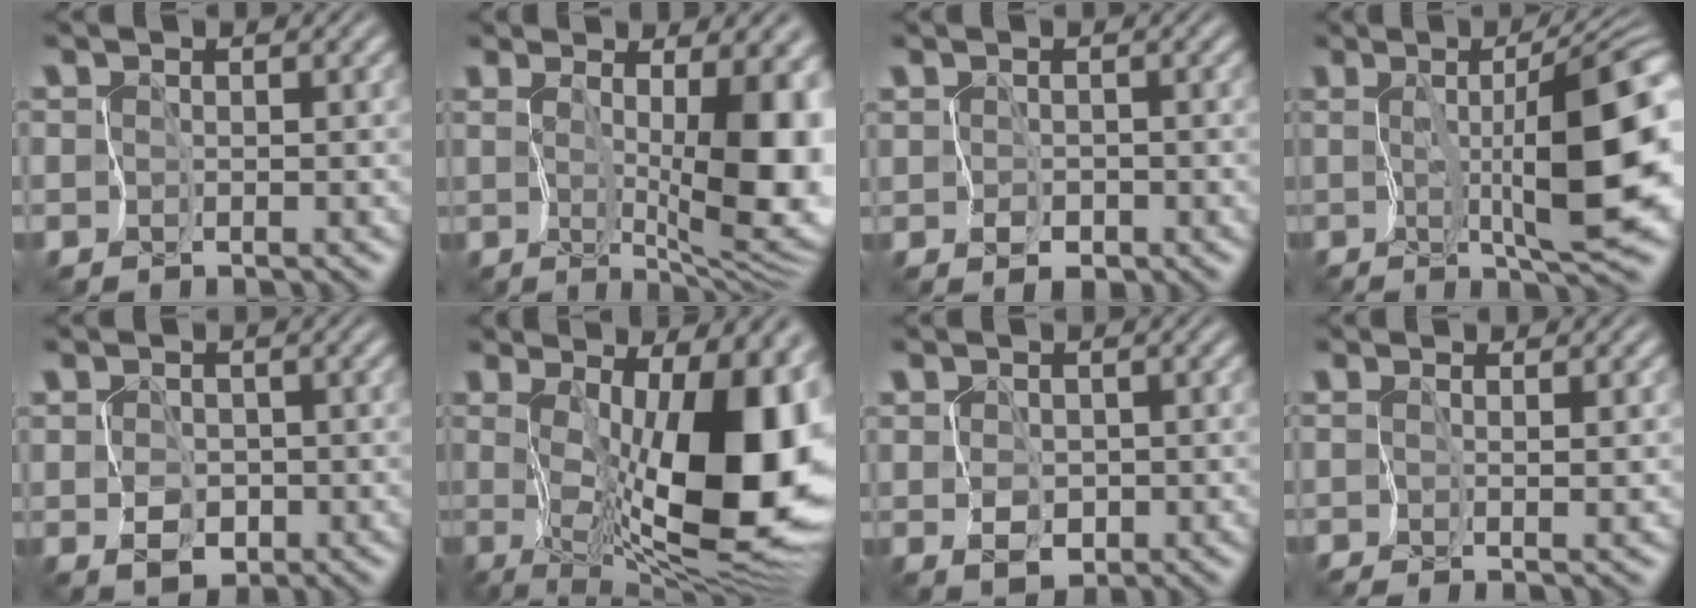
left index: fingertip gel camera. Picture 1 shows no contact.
{"total": 8.3, "force": [0.6, 1.6, 8.1], "torque": [-0.122, -0.006, 0.013]}
{"total": 1.0, "force": [-0.4, 0.2, 0.9], "torque": [-0.022, -0.006, -0.009]}
{"total": 10.0, "force": [0.1, 0.8, 10.0], "torque": [-0.154, -0.004, 0.002]}
{"total": 2.0, "force": [-0.4, 1.2, 1.5], "torque": [-0.033, -0.005, -0.006]}
{"total": 14.4, "force": [0.8, 5.0, 13.5], "torque": [-0.186, -0.016, 0.019]}
{"total": 1.6, "force": [-0.1, 0.9, 1.4], "torque": [-0.030, -0.005, 0.001]}
{"total": 1.2, "force": [0.1, -1.0, 0.6], "torque": [-0.020, -0.004, 0.005]}